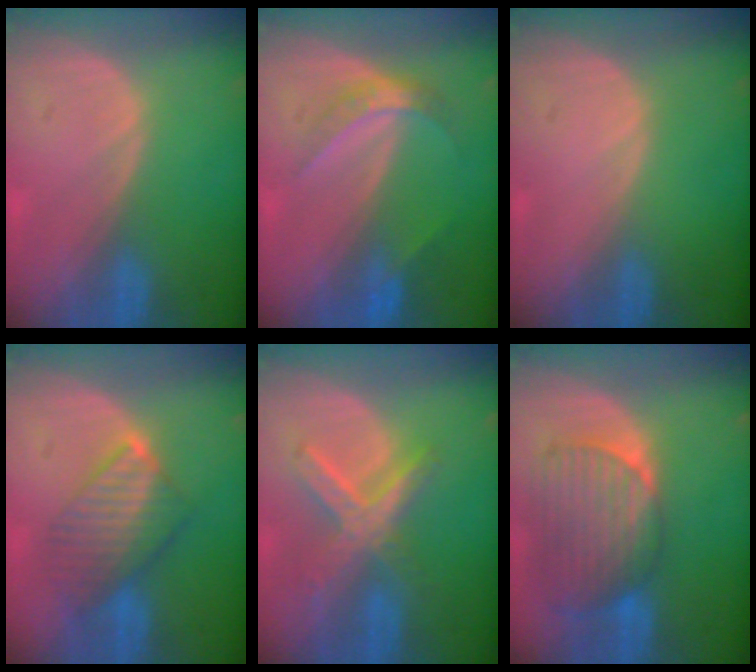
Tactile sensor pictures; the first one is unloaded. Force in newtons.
{"total": 4.7, "press": 4.2, "slide": 2.1}
{"total": 0.0}
{"total": 6.9, "press": 6.8, "slide": 1.2}
{"total": 7.2, "press": 6.3, "slide": 3.5}
{"total": 9.5, "press": 8.4, "slide": 4.4}